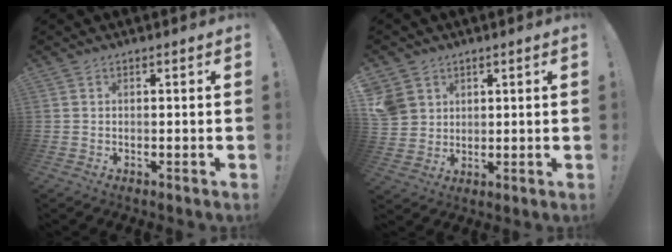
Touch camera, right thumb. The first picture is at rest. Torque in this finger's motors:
{"motor_torque": [1.58, 1.59, 0.37, 0.27, 0.05]}